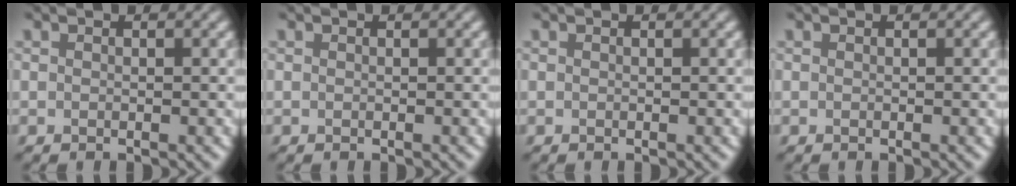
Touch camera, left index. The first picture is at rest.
{"total": 0.0}
{"total": 0.0}
{"total": 0.0}